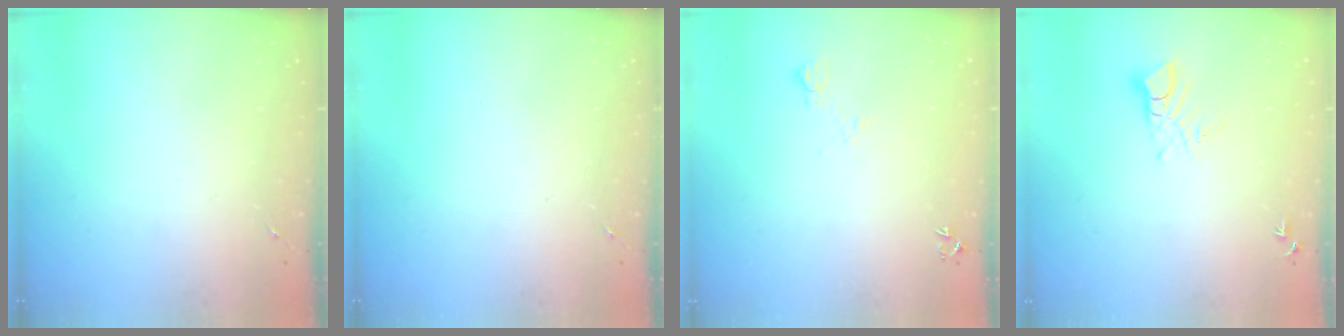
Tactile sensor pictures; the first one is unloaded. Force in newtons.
{"total": 0.0}
{"total": 6.2, "press": 6.1, "slide": 1.2}
{"total": 5.9, "press": 5.9, "slide": 0.5}